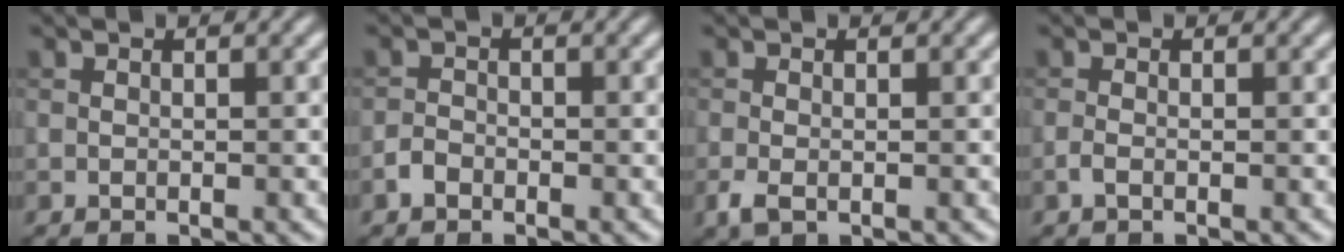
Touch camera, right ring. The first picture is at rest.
{"total": 1.1, "force": [-0.8, 0.7, 0.4], "torque": [-0.004, 0.004, -0.019]}
{"total": 1.7, "force": [-0.6, 0.9, 1.2], "torque": [-0.030, -0.008, -0.012]}
{"total": 0.7, "force": [-0.4, 0.2, 0.6], "torque": [-0.017, 0.000, -0.010]}